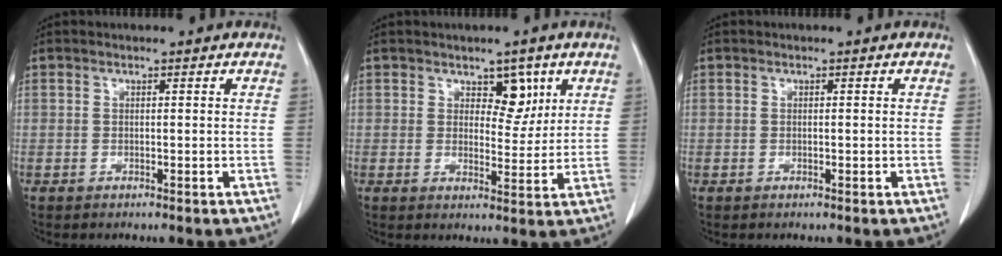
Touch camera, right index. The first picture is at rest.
{"total": 4.8, "force": [2.6, 2.6, 3.1], "torque": [-0.030, -0.001, 0.038]}
{"total": 0.0}